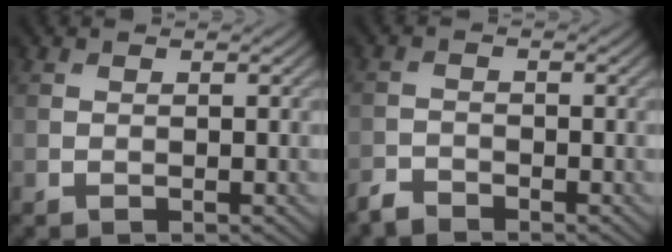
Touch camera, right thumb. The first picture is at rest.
{"total": 2.1, "force": [-2.0, 0.4, 0.3], "torque": [-0.009, -0.003, -0.047]}